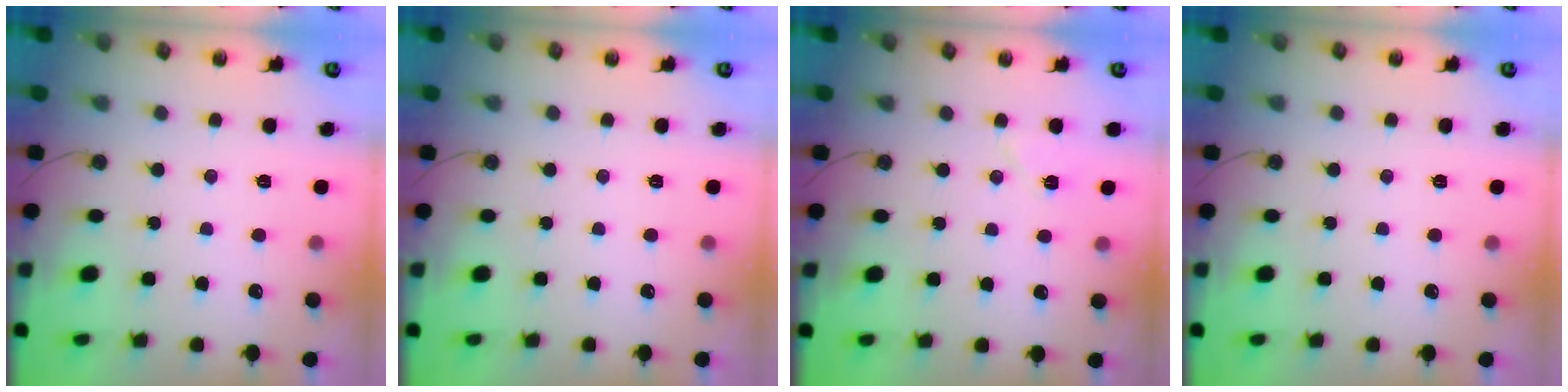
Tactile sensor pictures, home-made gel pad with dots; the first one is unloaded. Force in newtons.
{"total": 0.0}
{"total": 6.0, "press": 5.9, "slide": 1.2}
{"total": 0.0}